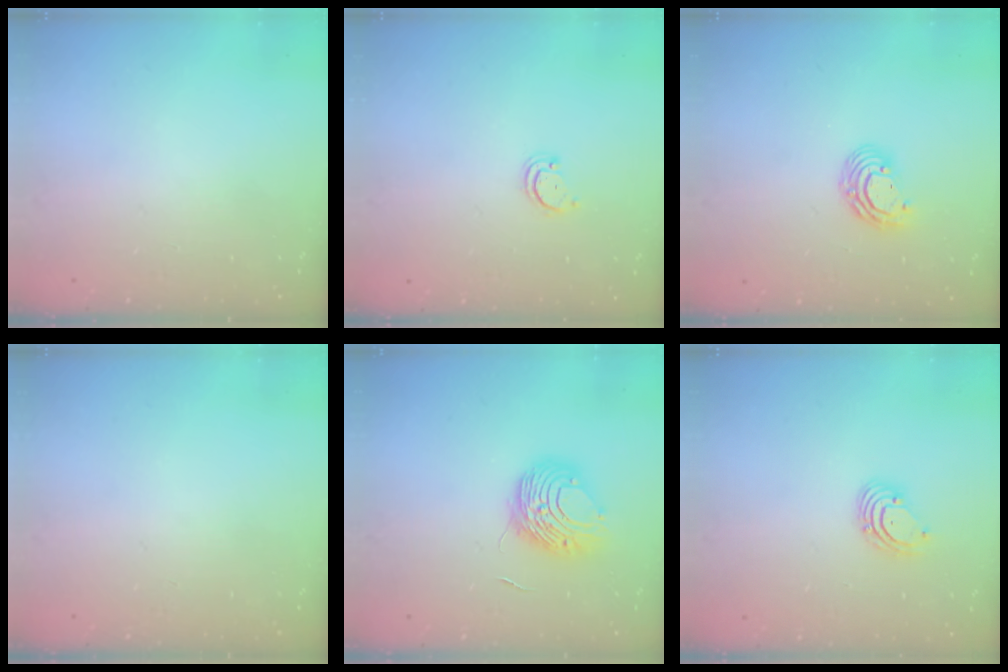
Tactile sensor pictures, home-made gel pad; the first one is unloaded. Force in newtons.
{"total": 2.2, "press": 2.2, "slide": 0.2}
{"total": 6.9, "press": 6.9, "slide": 0.8}
{"total": 0.0}
{"total": 8.5, "press": 8.5, "slide": 0.2}
{"total": 2.7, "press": 2.7, "slide": 0.3}